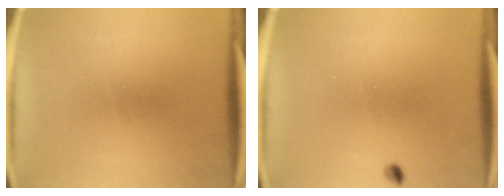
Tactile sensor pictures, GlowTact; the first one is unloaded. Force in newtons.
{"total": 1.0}